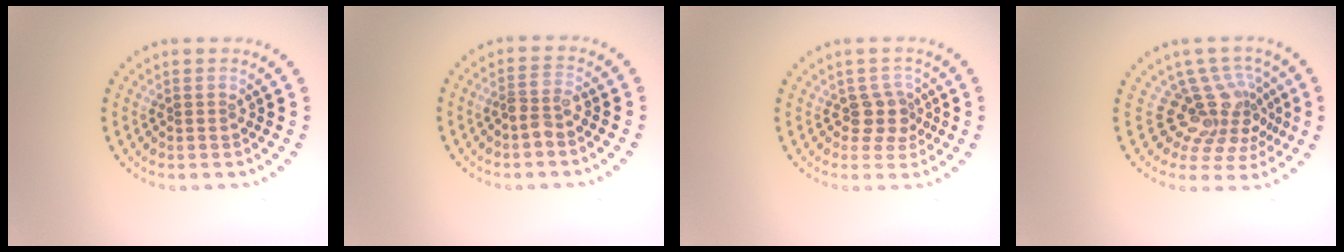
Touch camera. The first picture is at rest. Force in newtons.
{"total": 1.8, "press": 1.6, "slide": 0.9}
{"total": 2.1, "press": 1.7, "slide": 1.2}
{"total": 4.7, "press": 3.1, "slide": 3.6}